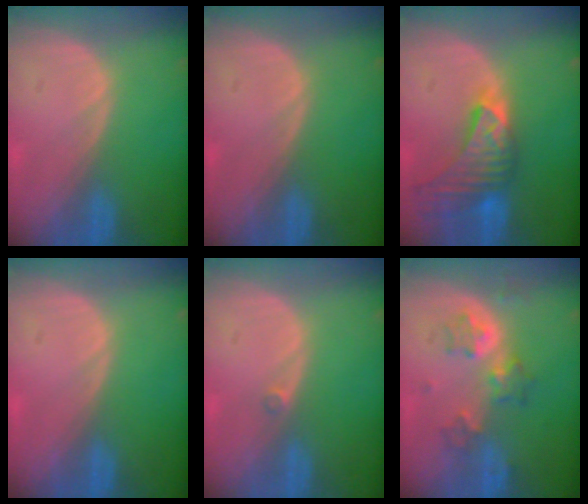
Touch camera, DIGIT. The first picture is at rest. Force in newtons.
{"total": 0.0}
{"total": 9.0, "press": 8.1, "slide": 3.9}
{"total": 0.0}
{"total": 0.8, "press": 0.6, "slide": 0.4}
{"total": 5.4, "press": 5.1, "slide": 1.5}